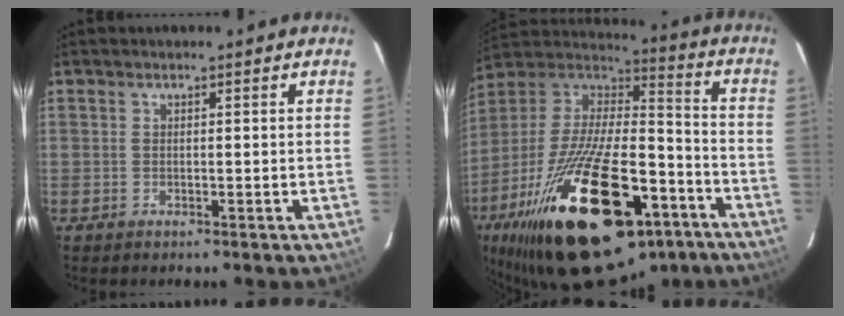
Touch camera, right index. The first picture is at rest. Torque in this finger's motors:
{"motor_torque": [2.14, 0.00, 1.05, 0.21]}